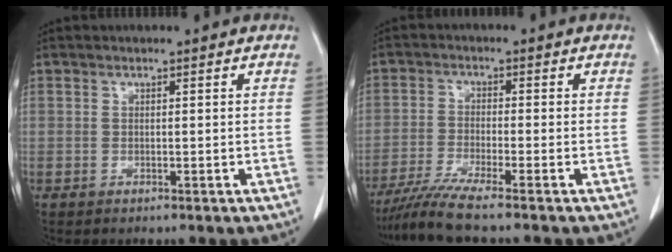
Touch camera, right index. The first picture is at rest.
{"total": 6.1, "force": [-5.2, -1.3, 3.1], "torque": [-0.057, -0.023, -0.098]}